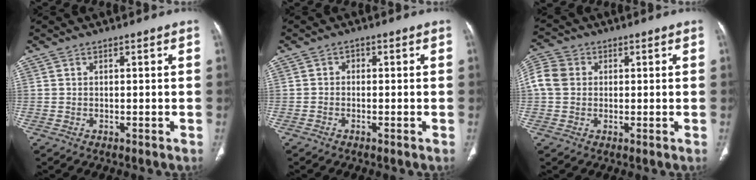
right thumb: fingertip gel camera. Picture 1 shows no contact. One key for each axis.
{"total": 1.0, "fx": -0.5, "fy": 0.9, "fz": 0.2, "tx": 0.005, "ty": 0.007, "tz": -0.014}
{"total": 10.0, "fx": 1.2, "fy": 8.6, "fz": 4.8, "tx": -0.111, "ty": 0.027, "tz": 0.020}